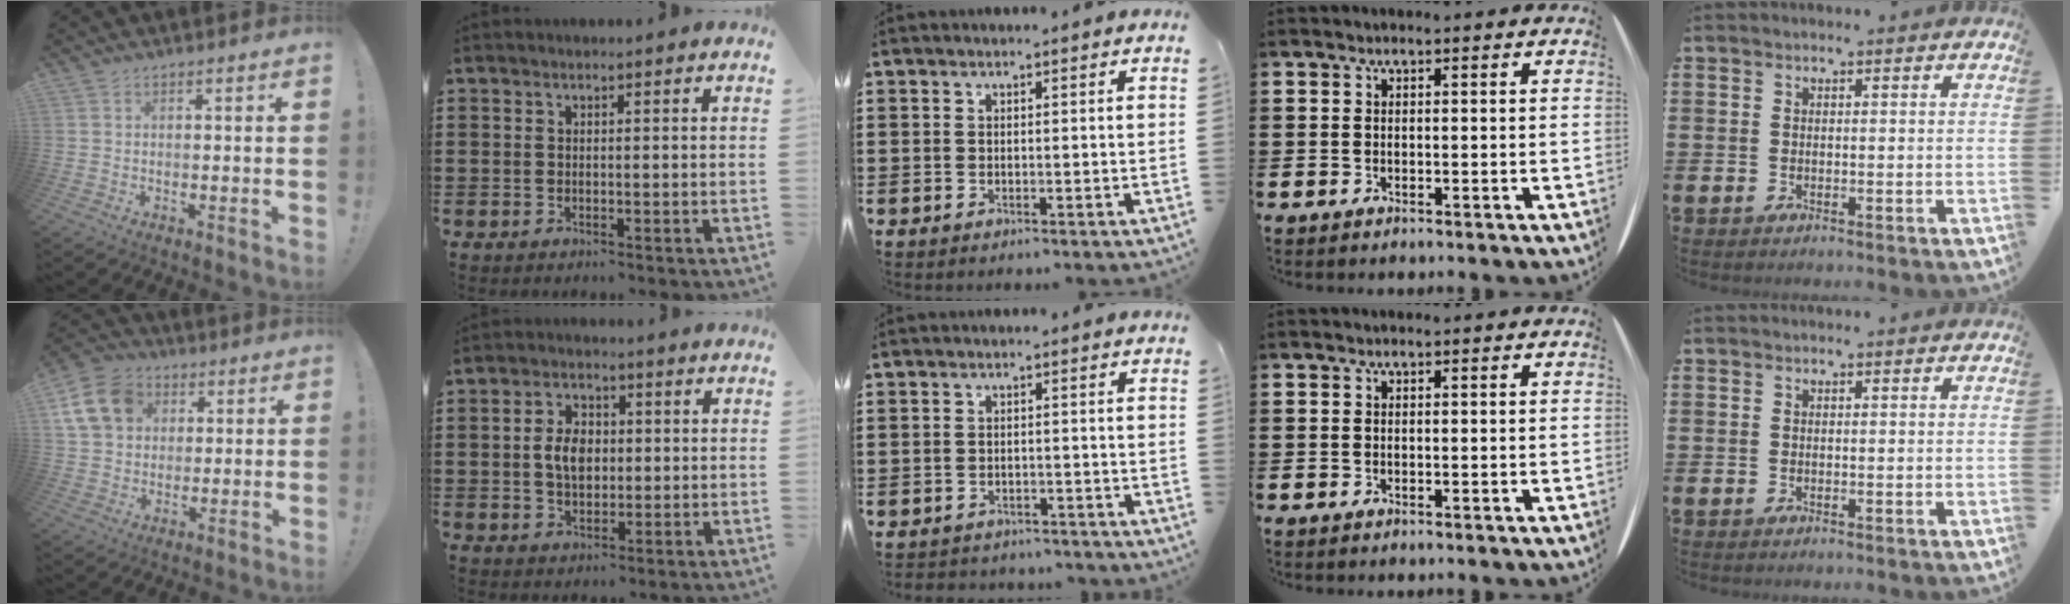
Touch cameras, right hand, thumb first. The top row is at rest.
{"thumb": {"total": 14.6, "force": [4.7, 11.8, 7.1], "torque": [-0.115, -0.007, 0.099]}, "index": {"total": 5.1, "force": [0.1, 3.5, 3.8], "torque": [-0.078, 0.008, -0.004]}, "middle": {"total": 1.9, "force": [-1.9, 0.4, -0.2], "torque": [-0.003, 0.001, -0.044]}}